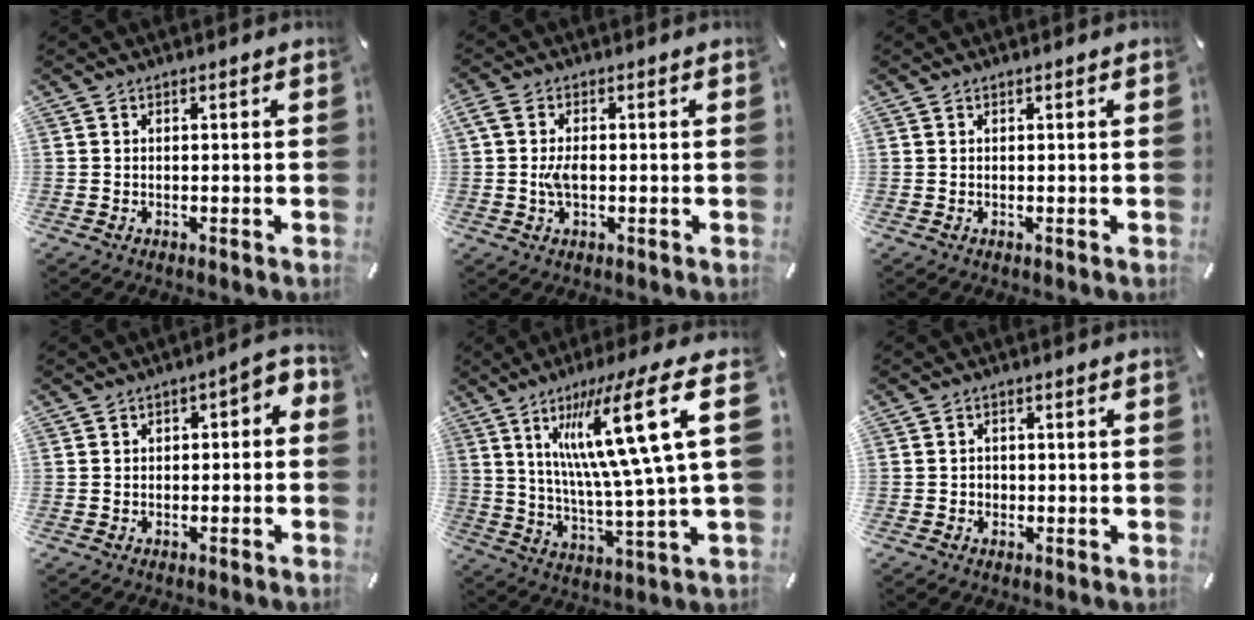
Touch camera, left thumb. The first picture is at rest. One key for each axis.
{"total": 4.1, "fx": -0.2, "fy": 2.2, "fz": 3.5, "tx": -0.086, "ty": -0.004, "tz": -0.009}
{"total": 0.0}
{"total": 3.6, "fx": -1.8, "fy": 2.1, "fz": 2.3, "tx": -0.034, "ty": 0.017, "tz": -0.038}
{"total": 21.8, "fx": 7.8, "fy": 3.2, "fz": 20.1, "tx": -0.349, "ty": -0.032, "tz": 0.100}
{"total": 1.6, "fx": -0.6, "fy": 1.5, "fz": 0.4, "tx": -0.009, "ty": 0.006, "tz": -0.014}